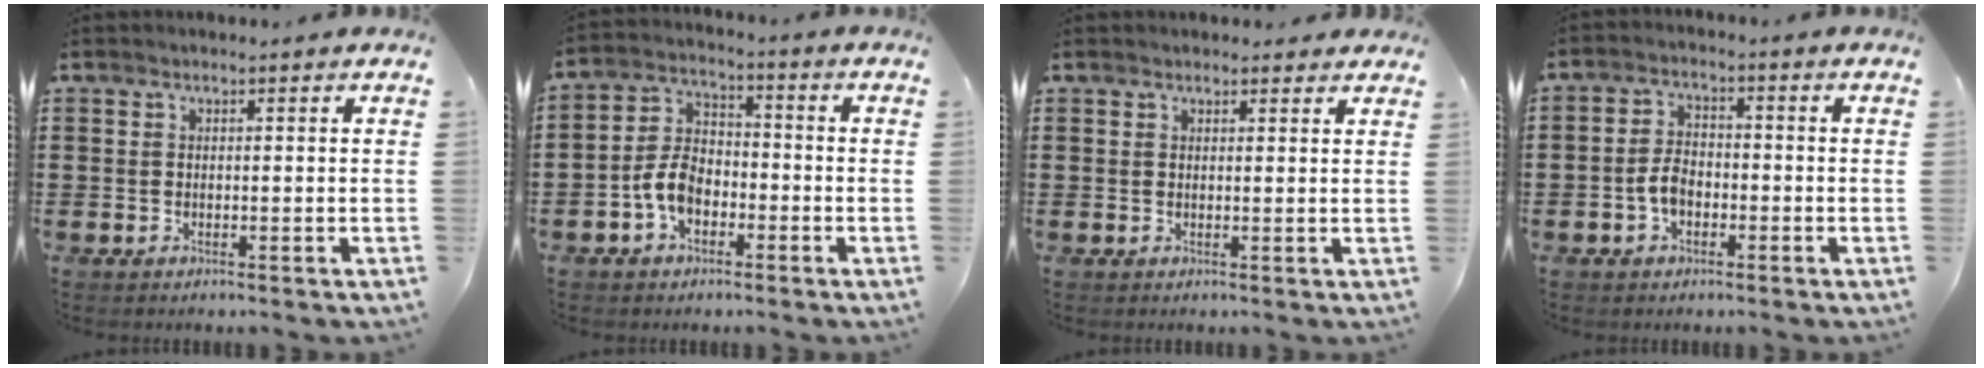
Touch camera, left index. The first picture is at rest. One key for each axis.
{"total": 6.2, "fx": -2.7, "fy": 3.9, "fz": 4.0, "tx": -0.107, "ty": 0.005, "tz": -0.062}
{"total": 1.3, "fx": 1.2, "fy": 0.5, "fz": 0.1, "tx": -0.005, "ty": 0.003, "tz": 0.023}
{"total": 4.0, "fx": -1.3, "fy": 2.4, "fz": 2.9, "tx": -0.076, "ty": 0.000, "tz": -0.032}